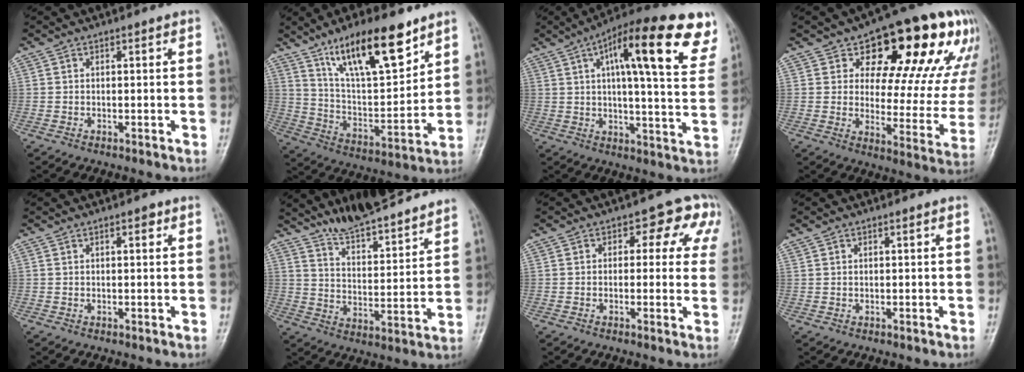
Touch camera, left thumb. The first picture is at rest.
{"total": 18.3, "force": [11.6, 5.9, 12.8], "torque": [-0.181, -0.056, 0.214]}
{"total": 23.1, "force": [10.6, 6.4, 19.5], "torque": [-0.256, -0.001, 0.146]}
{"total": 23.5, "force": [11.5, 10.7, 17.4], "torque": [-0.182, -0.018, 0.164]}
{"total": 1.4, "force": [0.7, 0.6, 1.1], "torque": [-0.012, 0.001, 0.007]}
{"total": 14.6, "force": [13.1, 2.3, 6.0], "torque": [-0.072, -0.075, 0.214]}
{"total": 8.0, "force": [2.8, 5.3, 5.3], "torque": [-0.003, 0.010, 0.022]}
{"total": 0.5, "force": [0.4, 0.3, 0.2], "torque": [-0.004, 0.001, 0.010]}